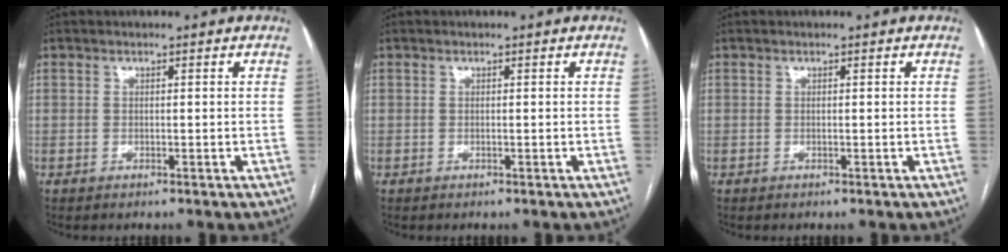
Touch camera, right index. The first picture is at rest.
{"total": 0.0}
{"total": 0.0}